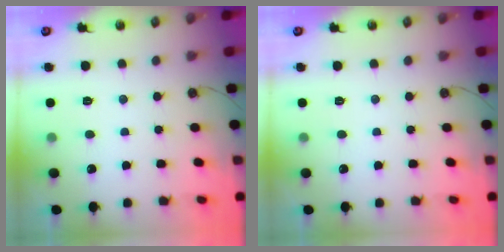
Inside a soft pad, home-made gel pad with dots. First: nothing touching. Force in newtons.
{"total": 0.0}